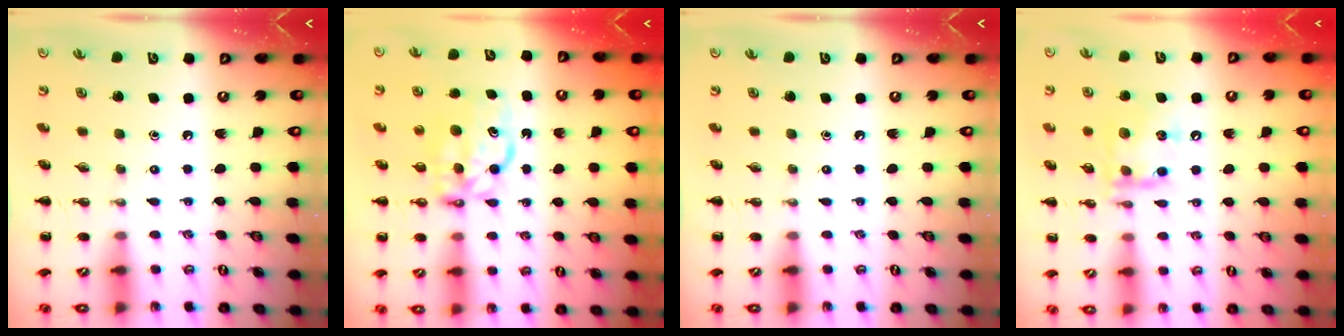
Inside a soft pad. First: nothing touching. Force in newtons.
{"total": 7.3, "press": 7.3, "slide": 0.6}
{"total": 0.0}
{"total": 13.9, "press": 13.8, "slide": 1.8}